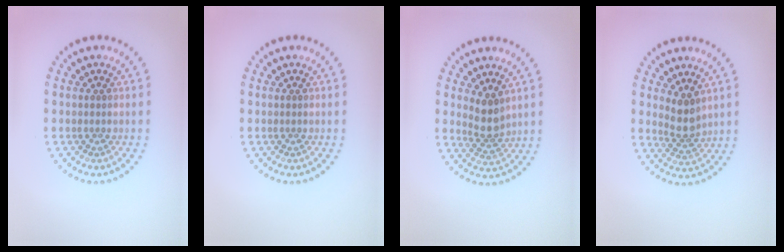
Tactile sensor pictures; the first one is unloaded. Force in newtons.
{"total": 0.0}
{"total": 2.6, "press": 2.0, "slide": 1.6}
{"total": 2.6, "press": 2.0, "slide": 1.6}